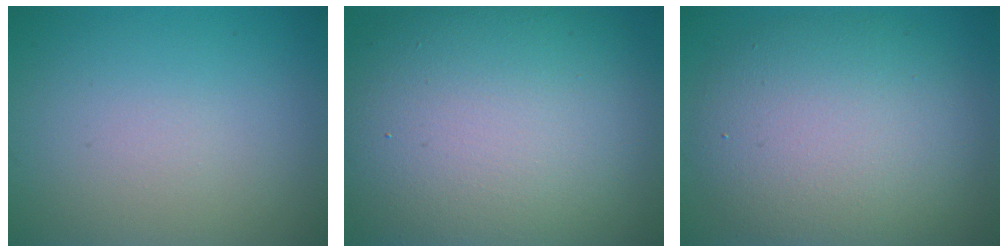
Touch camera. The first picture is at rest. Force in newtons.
{"total": 15.3, "press": 15.3, "slide": 1.1}
{"total": 8.8, "press": 8.8, "slide": 0.8}